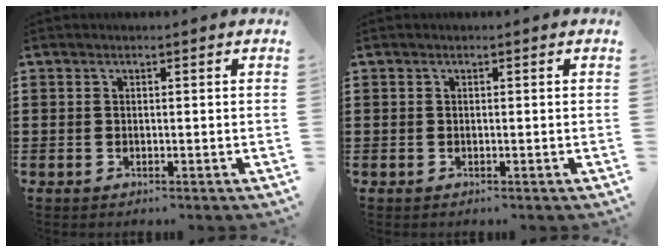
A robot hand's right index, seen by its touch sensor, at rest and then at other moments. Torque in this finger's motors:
{"motor_torque": [-0.03, 0.00, 0.00, 0.00]}